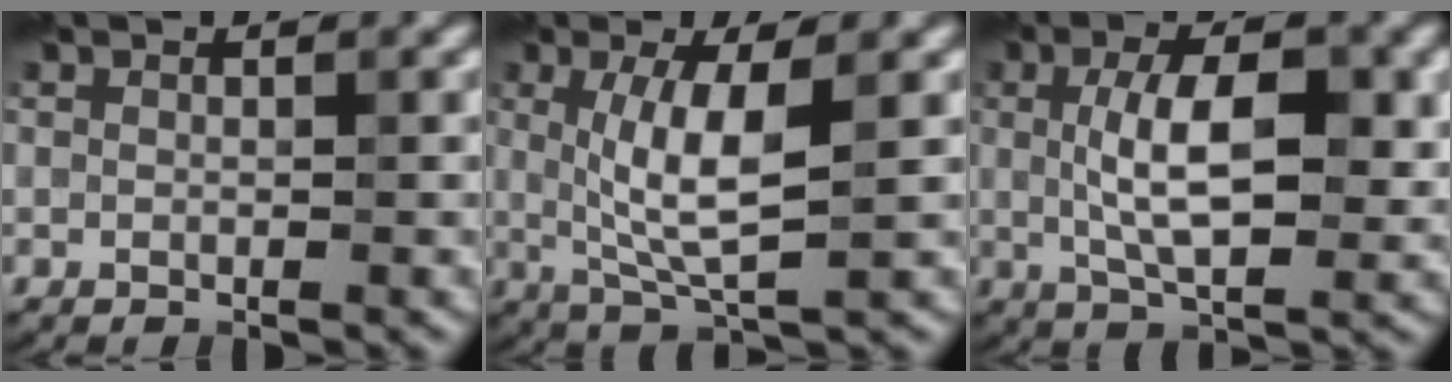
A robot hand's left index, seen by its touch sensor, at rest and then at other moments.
{"total": 5.4, "force": [0.9, 1.3, 5.1], "torque": [-0.106, -0.006, 0.019]}
{"total": 6.9, "force": [0.7, 2.7, 6.3], "torque": [-0.115, 0.001, 0.008]}